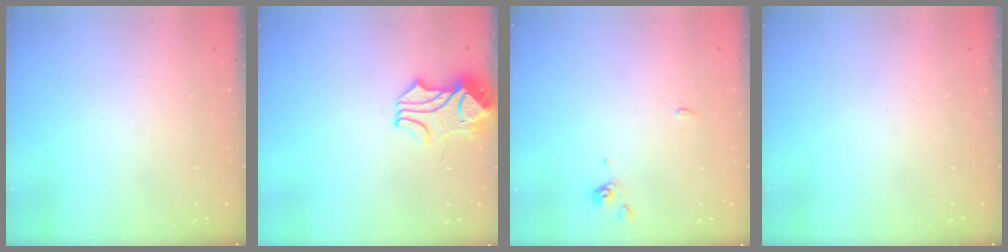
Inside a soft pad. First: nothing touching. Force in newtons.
{"total": 2.9, "press": 2.9, "slide": 0.6}
{"total": 0.0}
{"total": 0.0}